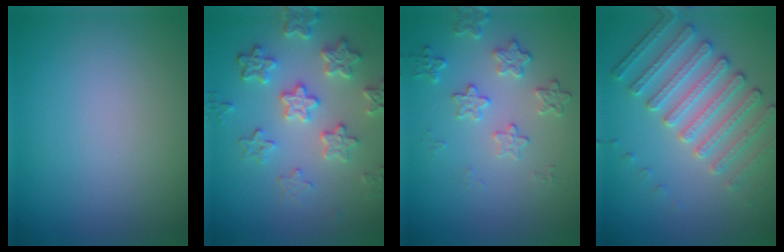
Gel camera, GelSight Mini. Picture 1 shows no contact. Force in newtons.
{"total": 5.4, "press": 4.3, "slide": 3.2}
{"total": 2.6, "press": 2.0, "slide": 1.7}
{"total": 4.2, "press": 4.2, "slide": 0.5}